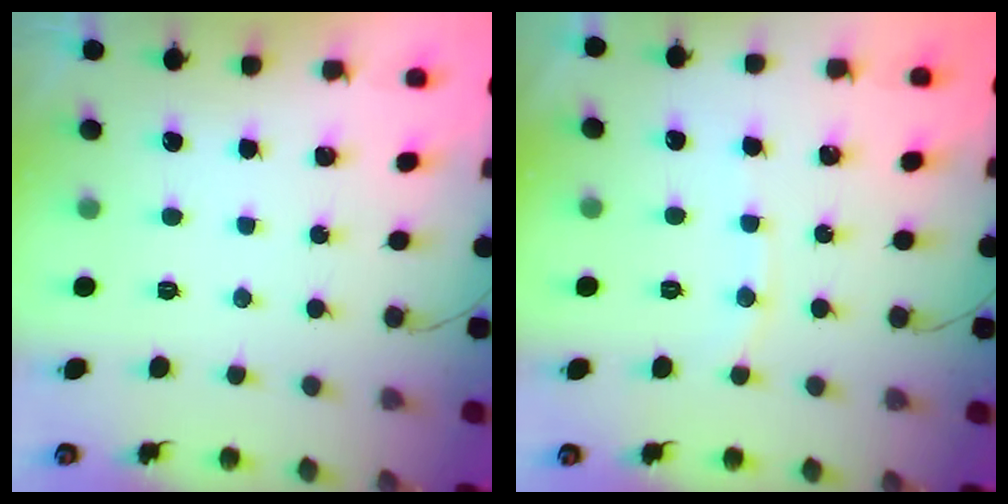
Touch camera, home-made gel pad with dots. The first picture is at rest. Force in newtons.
{"total": 4.6, "press": 4.5, "slide": 0.7}